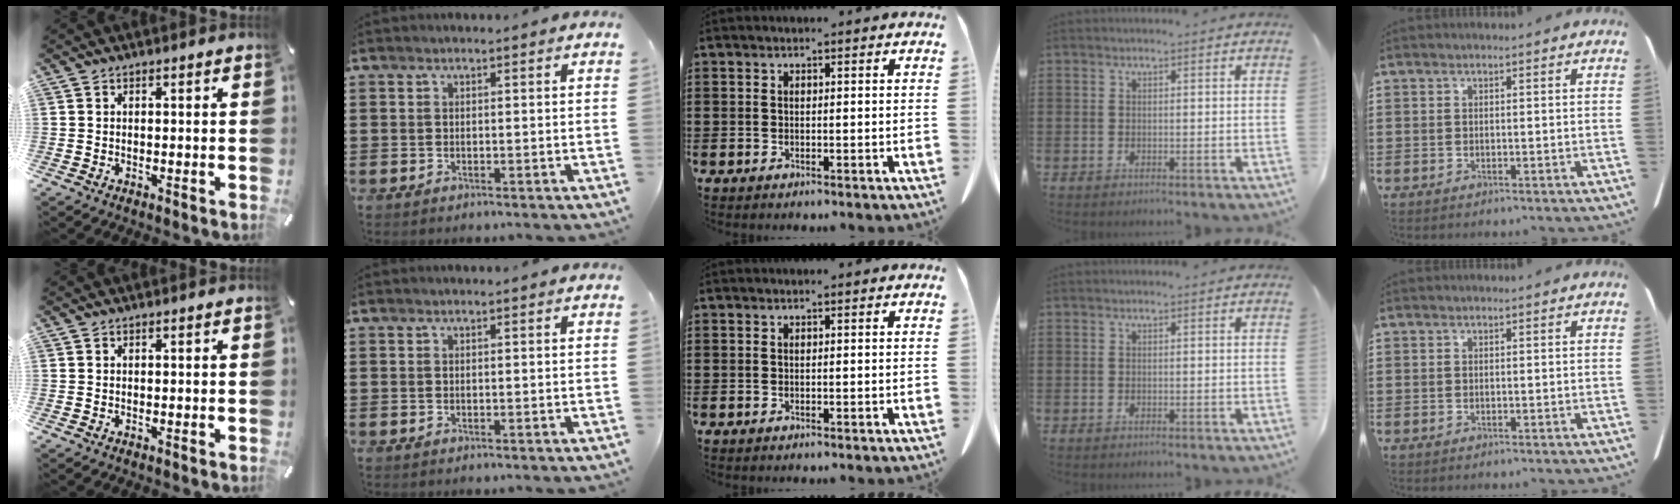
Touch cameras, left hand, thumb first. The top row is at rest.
{}